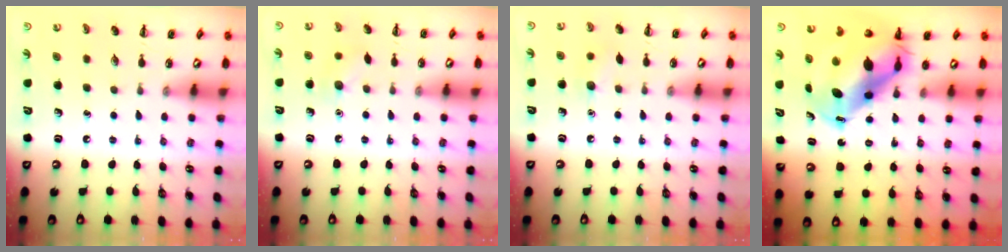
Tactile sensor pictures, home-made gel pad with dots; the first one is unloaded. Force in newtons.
{"total": 7.2, "press": 7.0, "slide": 1.5}
{"total": 6.5, "press": 6.3, "slide": 1.8}
{"total": 12.4, "press": 11.9, "slide": 3.4}